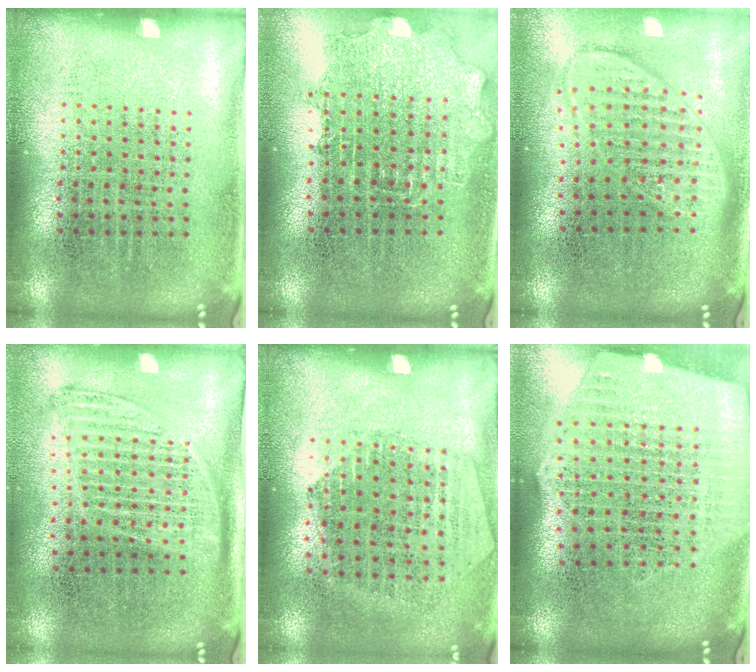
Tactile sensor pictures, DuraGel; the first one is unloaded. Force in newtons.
{"total": 1.3, "press": 1.1, "slide": 0.6}
{"total": 1.8, "press": 1.5, "slide": 1.0}
{"total": 1.3, "press": 1.1, "slide": 0.7}
{"total": 1.3, "press": 1.2, "slide": 0.5}
{"total": 2.6, "press": 2.2, "slide": 1.4}